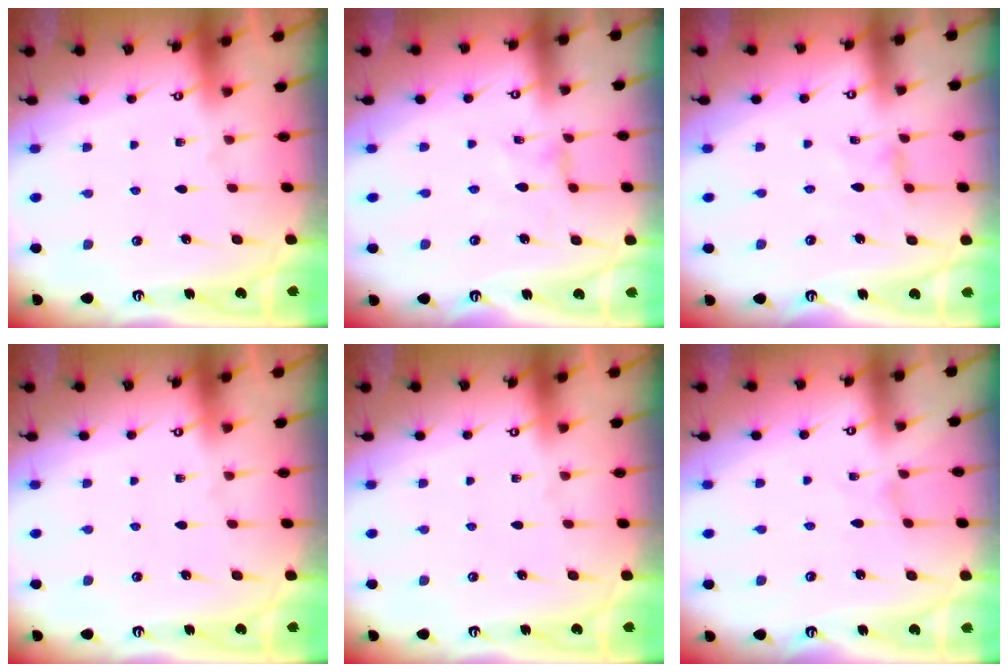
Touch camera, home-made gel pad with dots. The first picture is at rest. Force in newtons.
{"total": 0.0}
{"total": 0.8, "press": 0.8, "slide": 0.2}
{"total": 0.0}
{"total": 0.0}
{"total": 0.0}